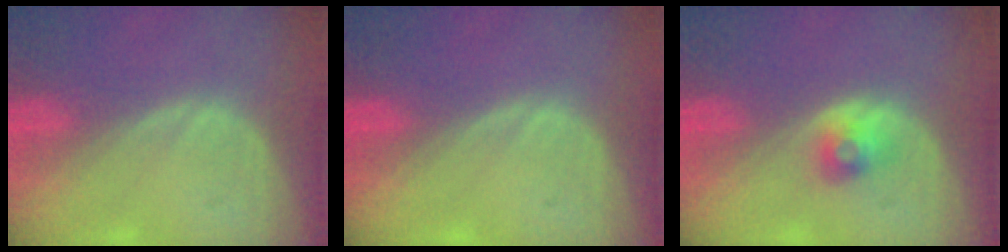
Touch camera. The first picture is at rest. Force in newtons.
{"total": 0.0}
{"total": 2.6, "press": 2.4, "slide": 1.0}